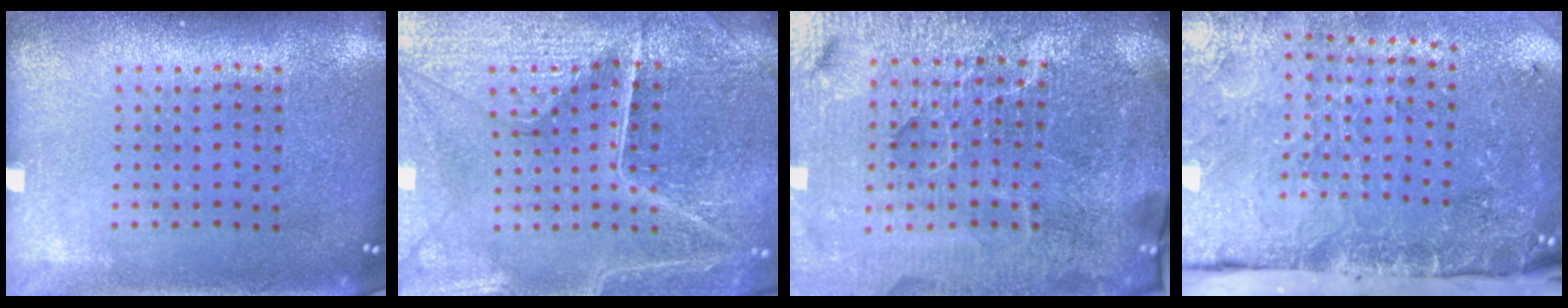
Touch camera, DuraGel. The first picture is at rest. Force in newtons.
{"total": 4.0, "press": 4.0, "slide": 0.6}
{"total": 6.8, "press": 6.0, "slide": 3.2}
{"total": 5.1, "press": 3.7, "slide": 3.6}